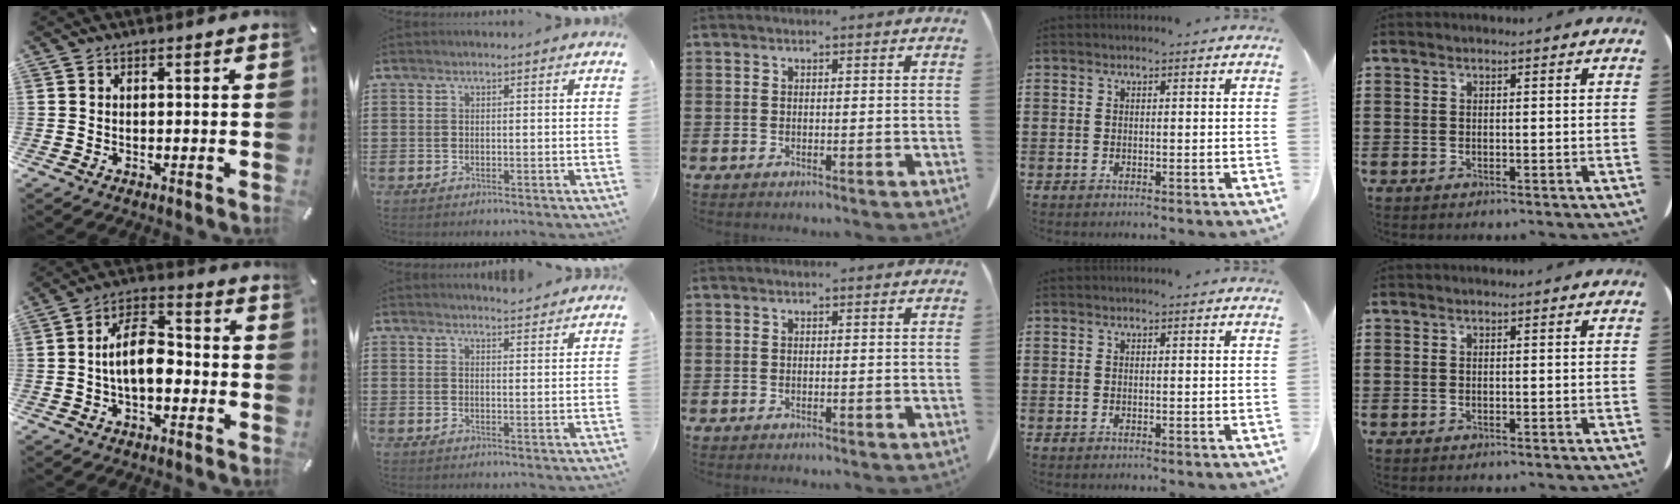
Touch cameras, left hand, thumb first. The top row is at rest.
{"thumb": {"total": 10.7, "force": [-1.6, 6.0, 8.7], "torque": [-0.156, 0.015, -0.027]}, "index": {"total": 2.7, "force": [2.7, -0.1, 0.2], "torque": [-0.010, -0.007, 0.052]}}